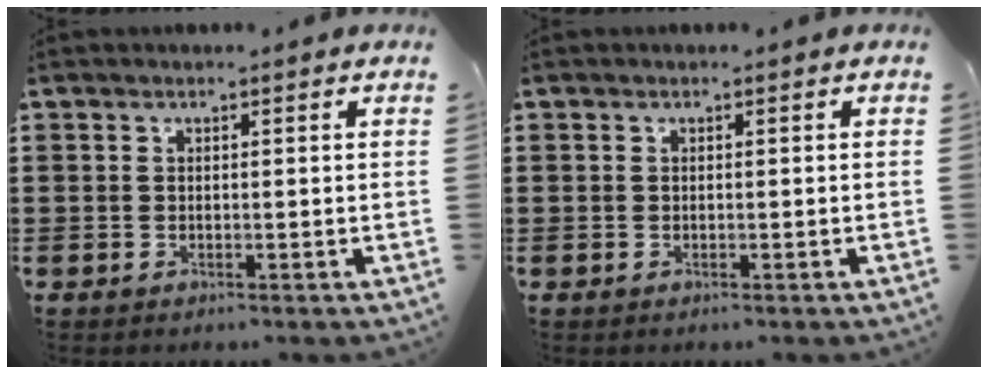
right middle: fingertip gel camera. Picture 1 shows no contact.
{"total": 0.0}